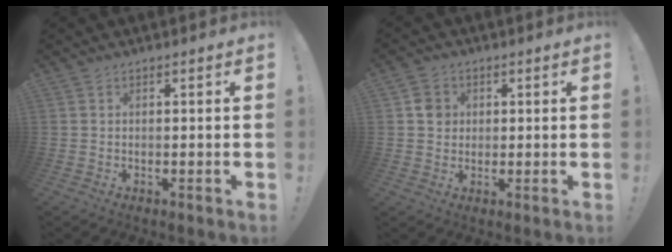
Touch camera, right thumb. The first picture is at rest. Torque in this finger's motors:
{"motor_torque": [0.07, 0.07, 0.01, -0.02, 0.00]}